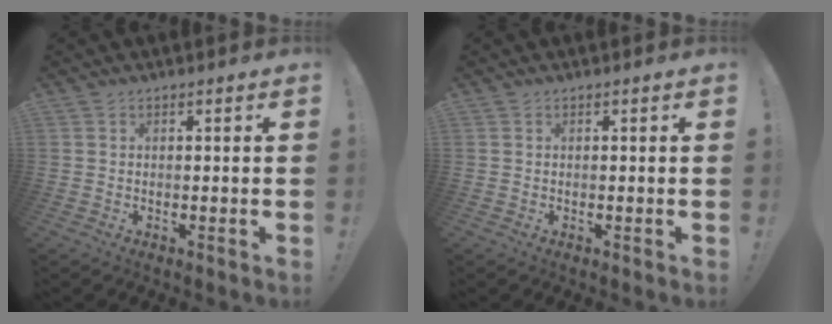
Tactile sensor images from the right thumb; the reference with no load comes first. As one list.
[{"total": 0.0}]